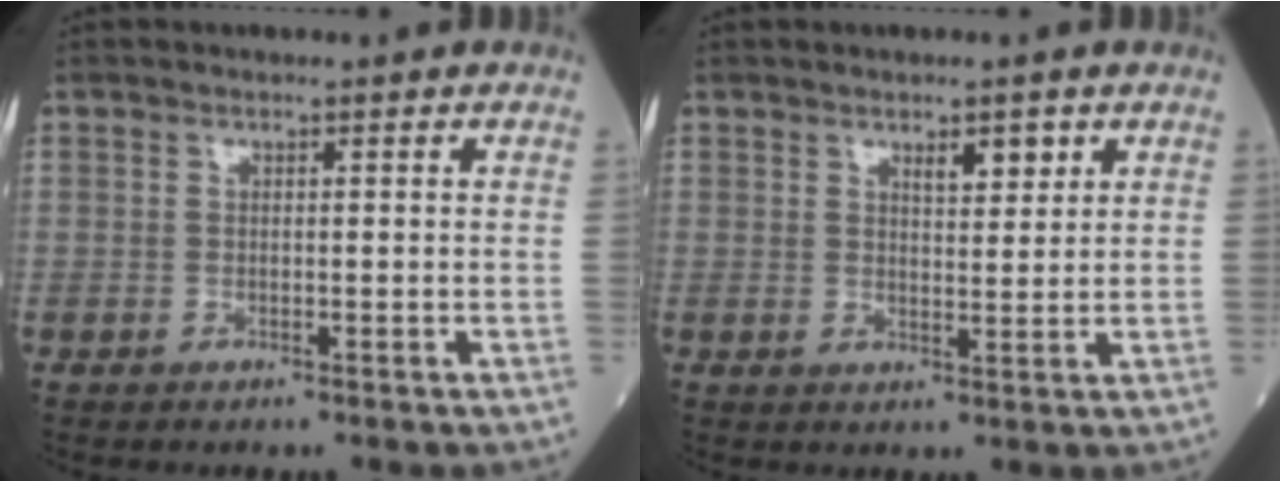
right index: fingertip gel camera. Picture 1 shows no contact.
{"total": 3.1, "force": [1.8, 1.0, 2.3], "torque": [-0.035, -0.001, 0.031]}